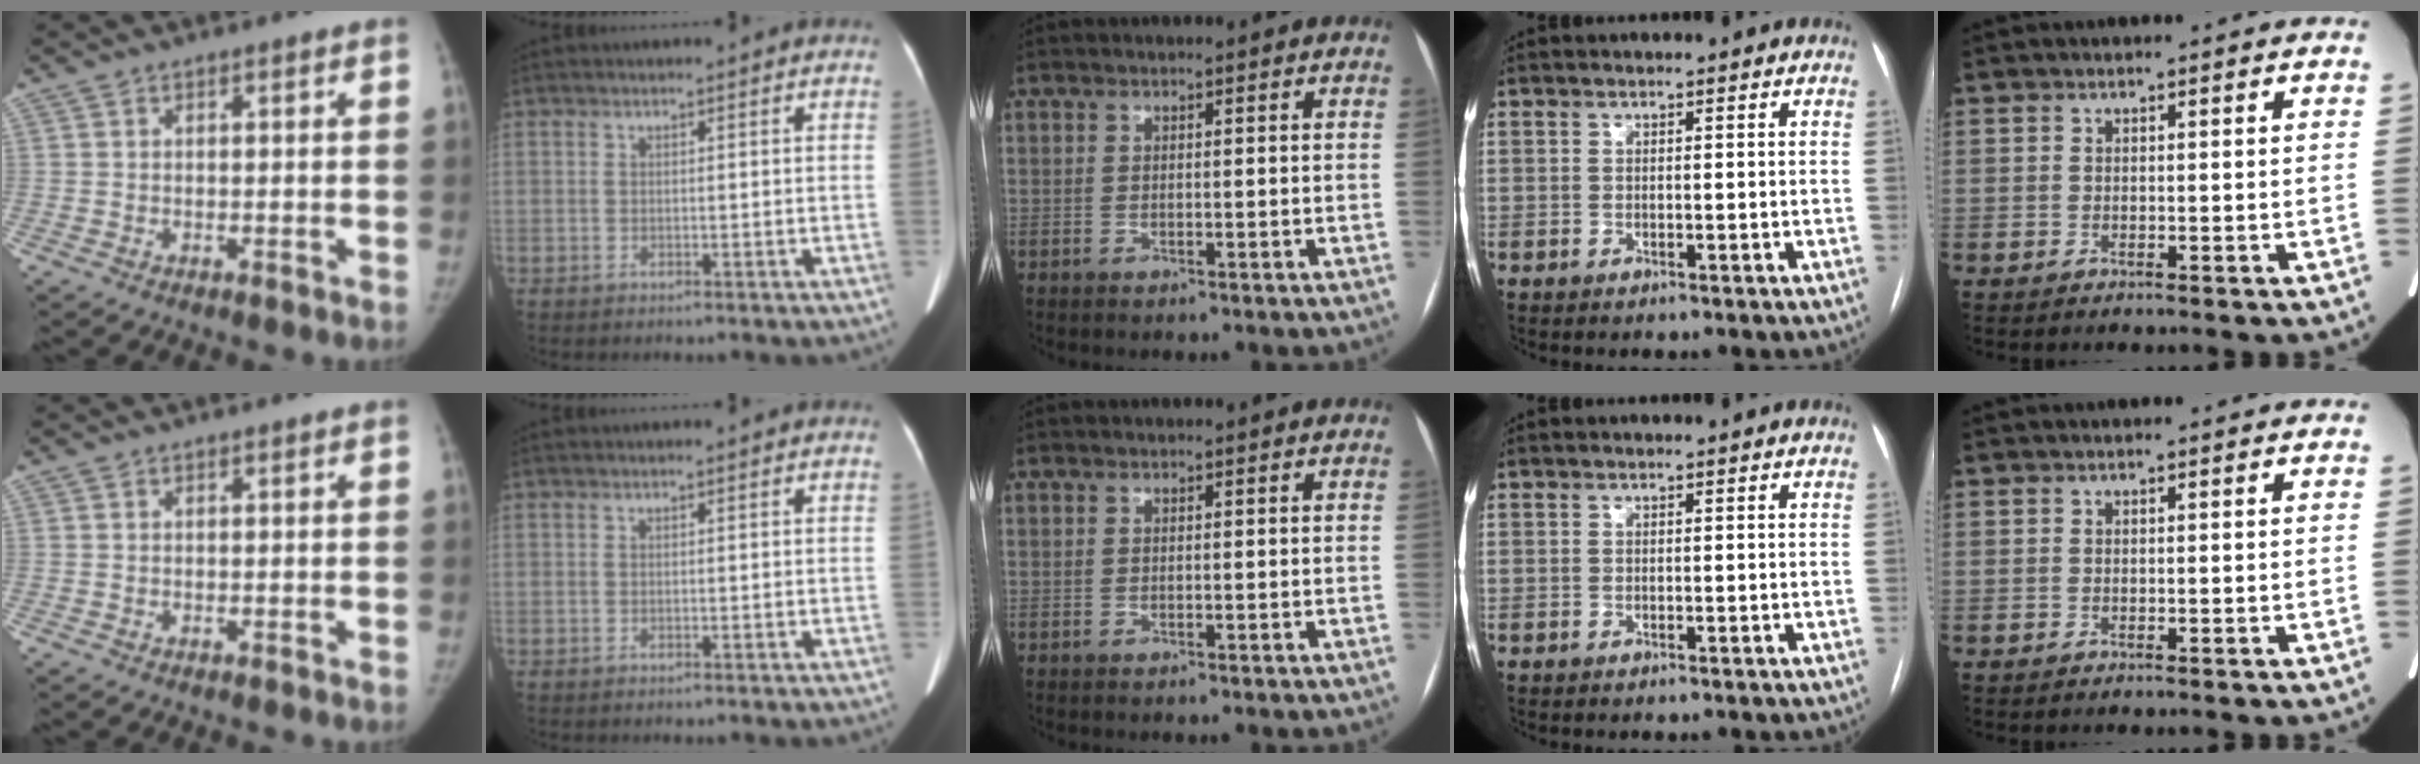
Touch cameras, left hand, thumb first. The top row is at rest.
{}